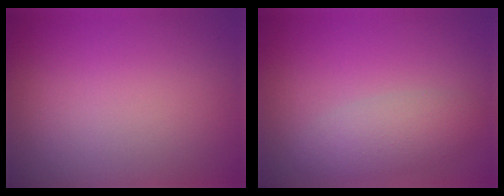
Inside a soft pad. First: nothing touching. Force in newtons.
{"total": 3.0, "press": 3.0, "slide": 0.1}